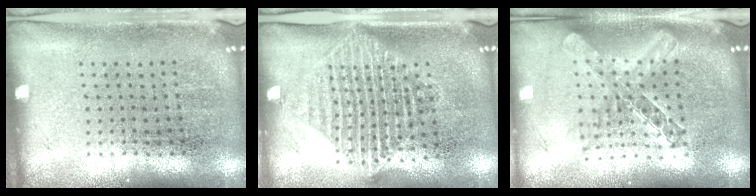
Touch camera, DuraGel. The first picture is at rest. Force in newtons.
{"total": 1.5, "press": 1.3, "slide": 0.8}
{"total": 2.0, "press": 1.7, "slide": 1.1}